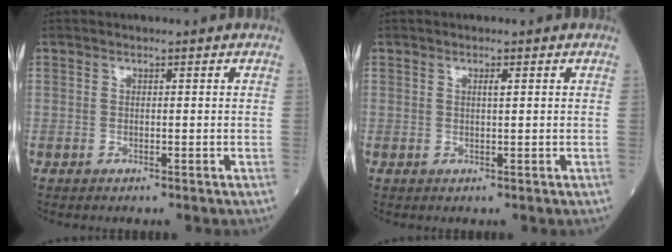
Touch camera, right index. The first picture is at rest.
{"total": 0.8, "force": [0.3, 0.0, 0.7], "torque": [-0.015, 0.001, 0.006]}